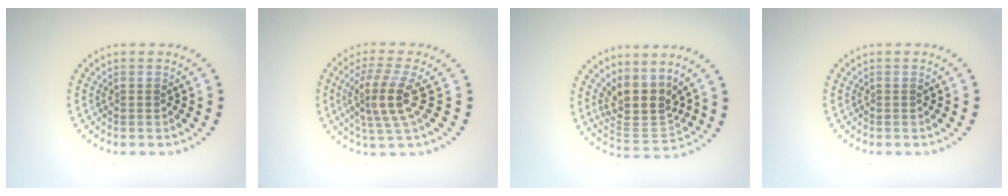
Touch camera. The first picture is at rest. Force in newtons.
{"total": 4.0, "press": 3.3, "slide": 2.3}
{"total": 4.1, "press": 3.2, "slide": 2.5}
{"total": 0.0}